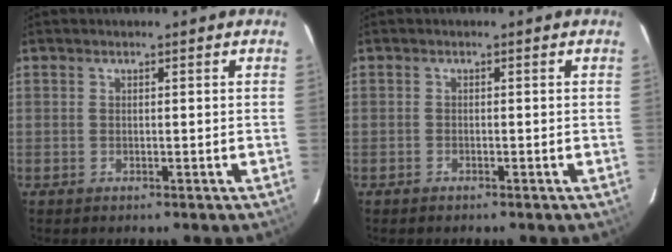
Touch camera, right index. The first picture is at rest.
{"total": 0.6, "force": [-0.5, 0.2, 0.0], "torque": [-0.002, 0.002, -0.010]}